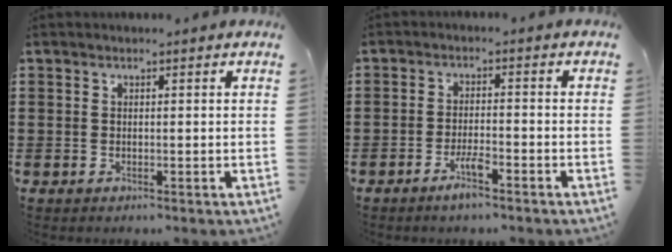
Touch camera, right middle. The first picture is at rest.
{"total": 3.7, "force": [-2.5, 0.5, 2.7], "torque": [-0.053, 0.003, -0.047]}